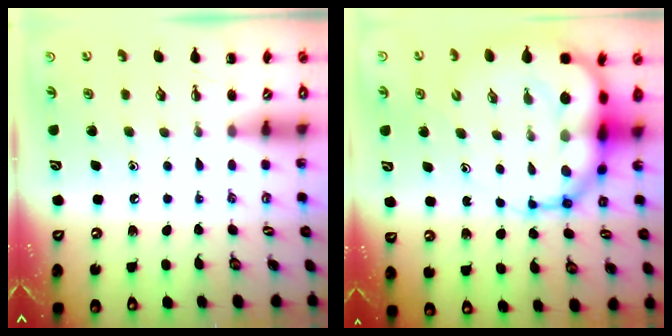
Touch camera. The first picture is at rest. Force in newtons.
{"total": 15.1, "press": 14.6, "slide": 3.9}